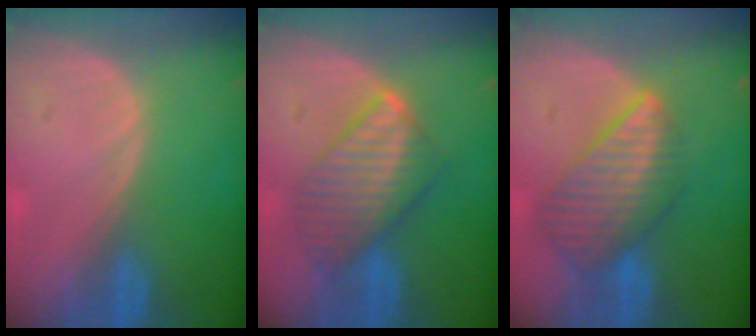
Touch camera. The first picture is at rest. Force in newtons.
{"total": 7.7, "press": 7.7, "slide": 0.3}
{"total": 8.6, "press": 7.5, "slide": 4.1}